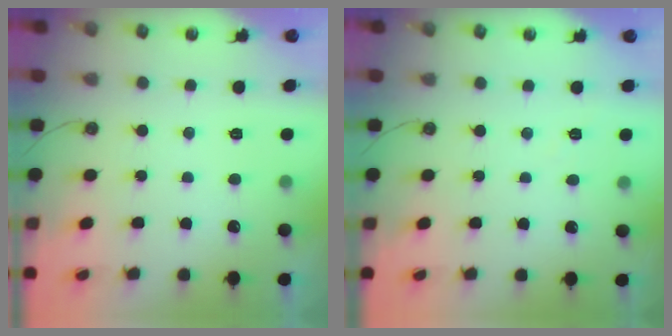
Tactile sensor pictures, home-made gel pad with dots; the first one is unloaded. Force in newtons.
{"total": 3.0, "press": 3.0, "slide": 0.3}